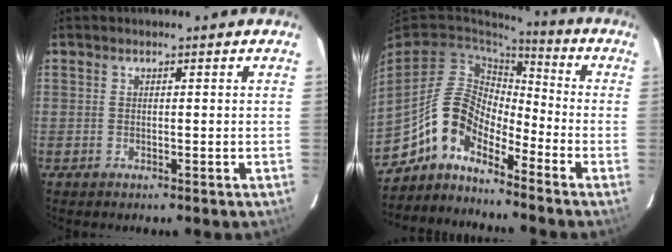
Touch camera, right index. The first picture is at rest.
{"total": 9.6, "force": [-6.8, 4.2, 5.3], "torque": [-0.102, 0.026, -0.148]}